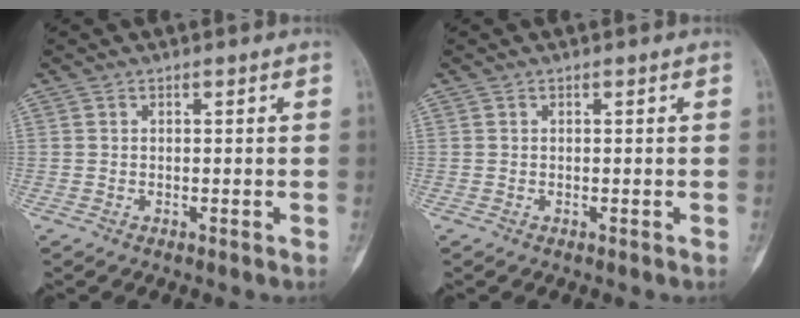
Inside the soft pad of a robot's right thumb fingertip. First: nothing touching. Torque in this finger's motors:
{"motor_torque": [0.00, 0.00, 0.00, 0.00, 0.00]}